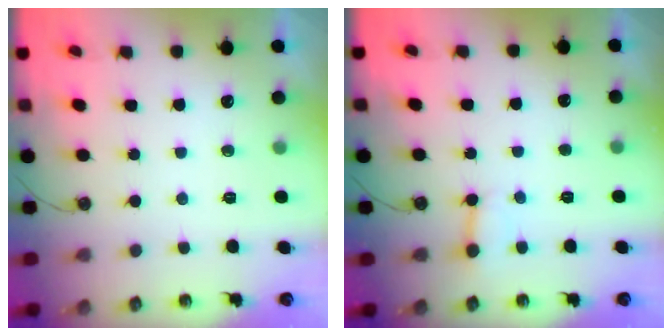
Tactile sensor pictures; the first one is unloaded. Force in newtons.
{"total": 3.2, "press": 3.2, "slide": 0.6}